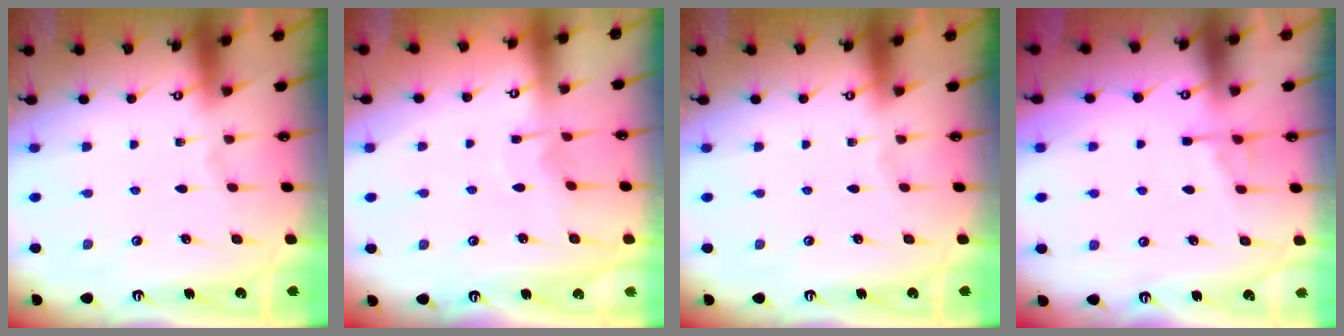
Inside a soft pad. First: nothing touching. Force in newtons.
{"total": 4.5, "press": 4.4, "slide": 0.6}
{"total": 0.0}
{"total": 3.9, "press": 3.9, "slide": 0.6}